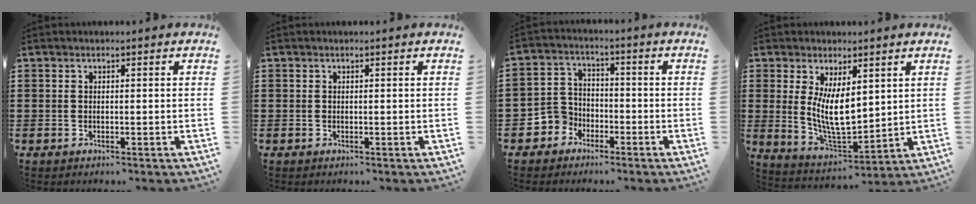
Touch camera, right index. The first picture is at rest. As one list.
[{"total": 0.0}, {"total": 4.6, "force": [-2.6, 3.8, 0.7], "torque": [-0.042, 0.000, -0.054]}, {"total": 8.2, "force": [1.7, 3.6, 7.2], "torque": [-0.143, -0.012, 0.030]}]